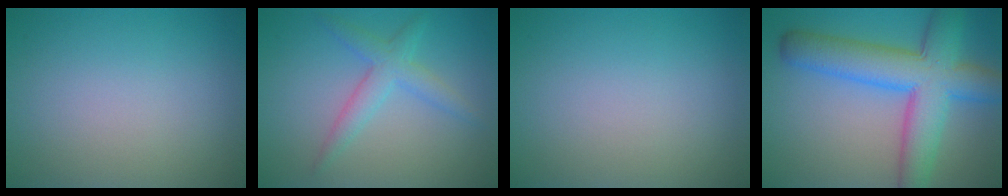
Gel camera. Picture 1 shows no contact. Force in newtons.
{"total": 2.9, "press": 2.9, "slide": 0.1}
{"total": 0.0}
{"total": 9.3, "press": 9.3, "slide": 0.3}